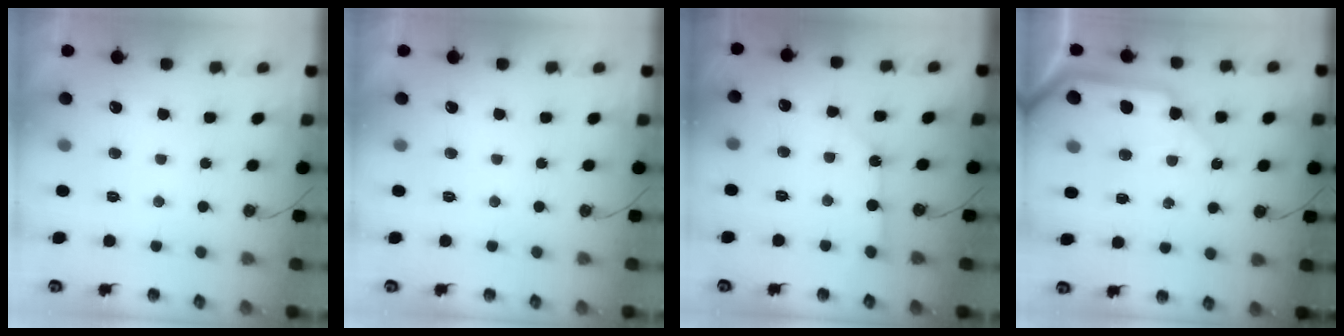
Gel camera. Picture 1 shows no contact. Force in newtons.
{"total": 0.0}
{"total": 3.4, "press": 3.4, "slide": 0.3}
{"total": 12.7, "press": 12.6, "slide": 1.8}